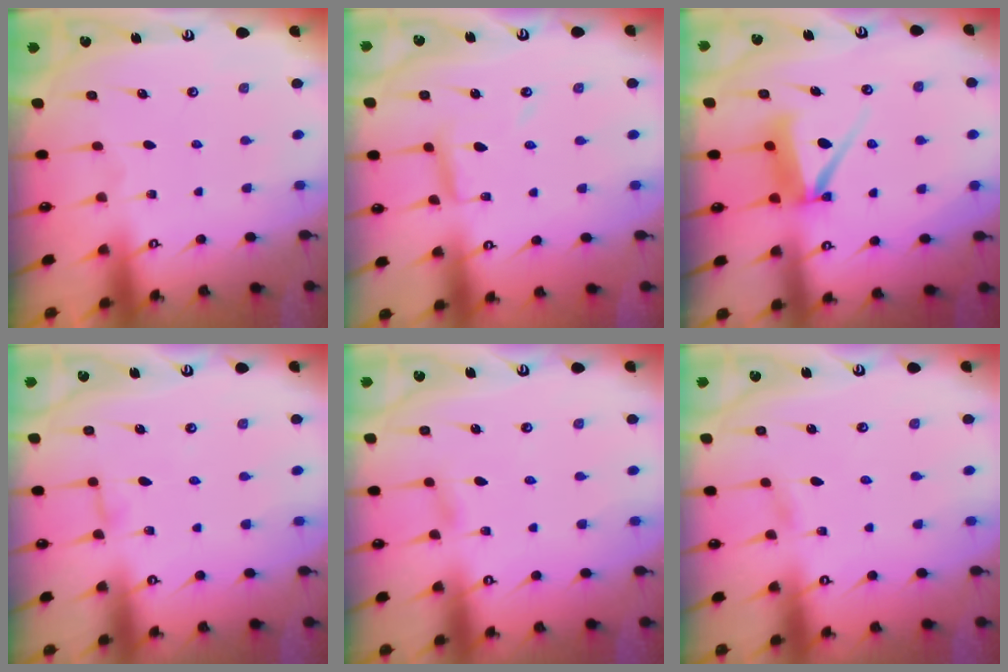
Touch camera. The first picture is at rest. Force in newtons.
{"total": 5.7, "press": 5.7, "slide": 0.3}
{"total": 8.7, "press": 8.7, "slide": 1.0}
{"total": 2.5, "press": 2.5, "slide": 0.2}
{"total": 3.7, "press": 3.6, "slide": 0.4}
{"total": 1.8, "press": 1.8, "slide": 0.2}